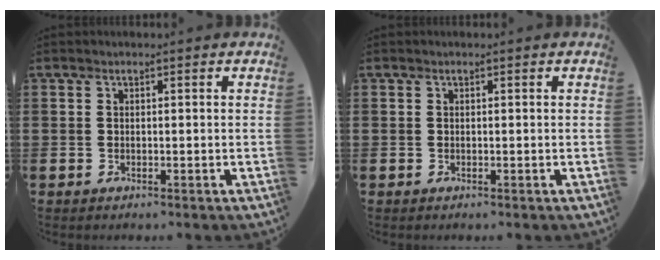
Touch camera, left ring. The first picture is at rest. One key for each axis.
{"total": 0.0}